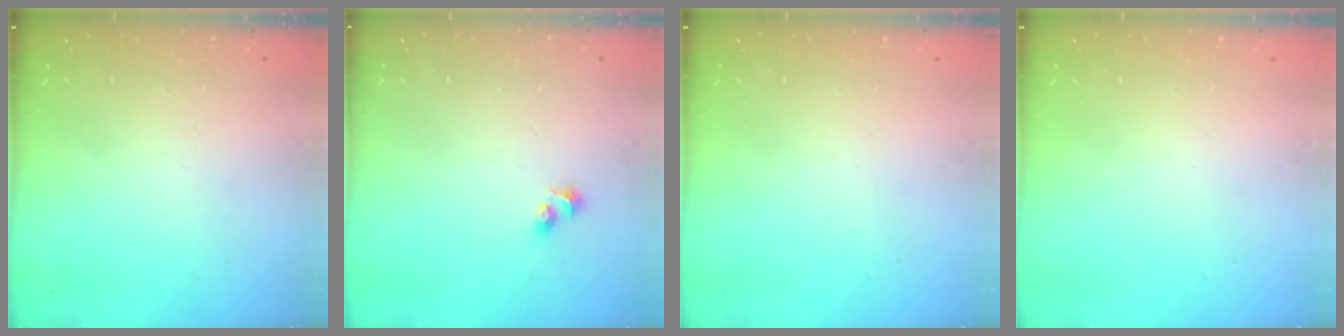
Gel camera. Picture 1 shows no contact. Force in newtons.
{"total": 3.5, "press": 3.0, "slide": 1.8}
{"total": 0.0}
{"total": 0.0}